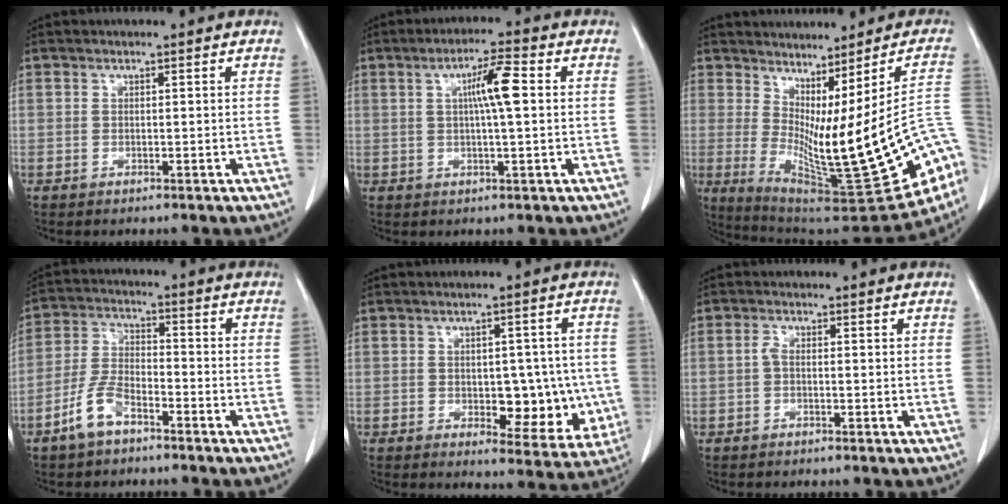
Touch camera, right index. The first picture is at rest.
{"total": 6.2, "force": [1.2, 0.4, 6.0], "torque": [-0.104, 0.007, 0.019]}
{"total": 24.4, "force": [-5.6, 3.9, 23.5], "torque": [-0.269, -0.028, -0.067]}
{"total": 6.7, "force": [-4.4, 2.8, 4.3], "torque": [-0.101, 0.006, -0.088]}
{"total": 9.2, "force": [-1.2, 4.9, 7.6], "torque": [-0.071, 0.007, -0.003]}
{"total": 1.2, "force": [-0.2, 0.5, 1.1], "torque": [-0.021, 0.003, -0.006]}